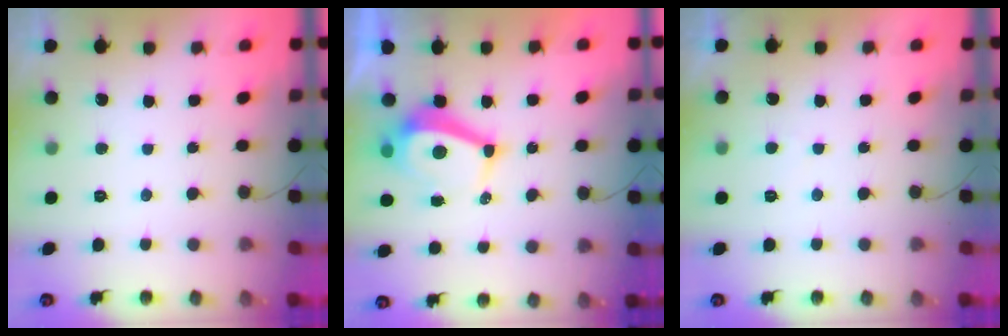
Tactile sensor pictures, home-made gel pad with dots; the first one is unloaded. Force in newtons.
{"total": 6.8, "press": 6.7, "slide": 0.8}
{"total": 1.3, "press": 1.2, "slide": 0.5}